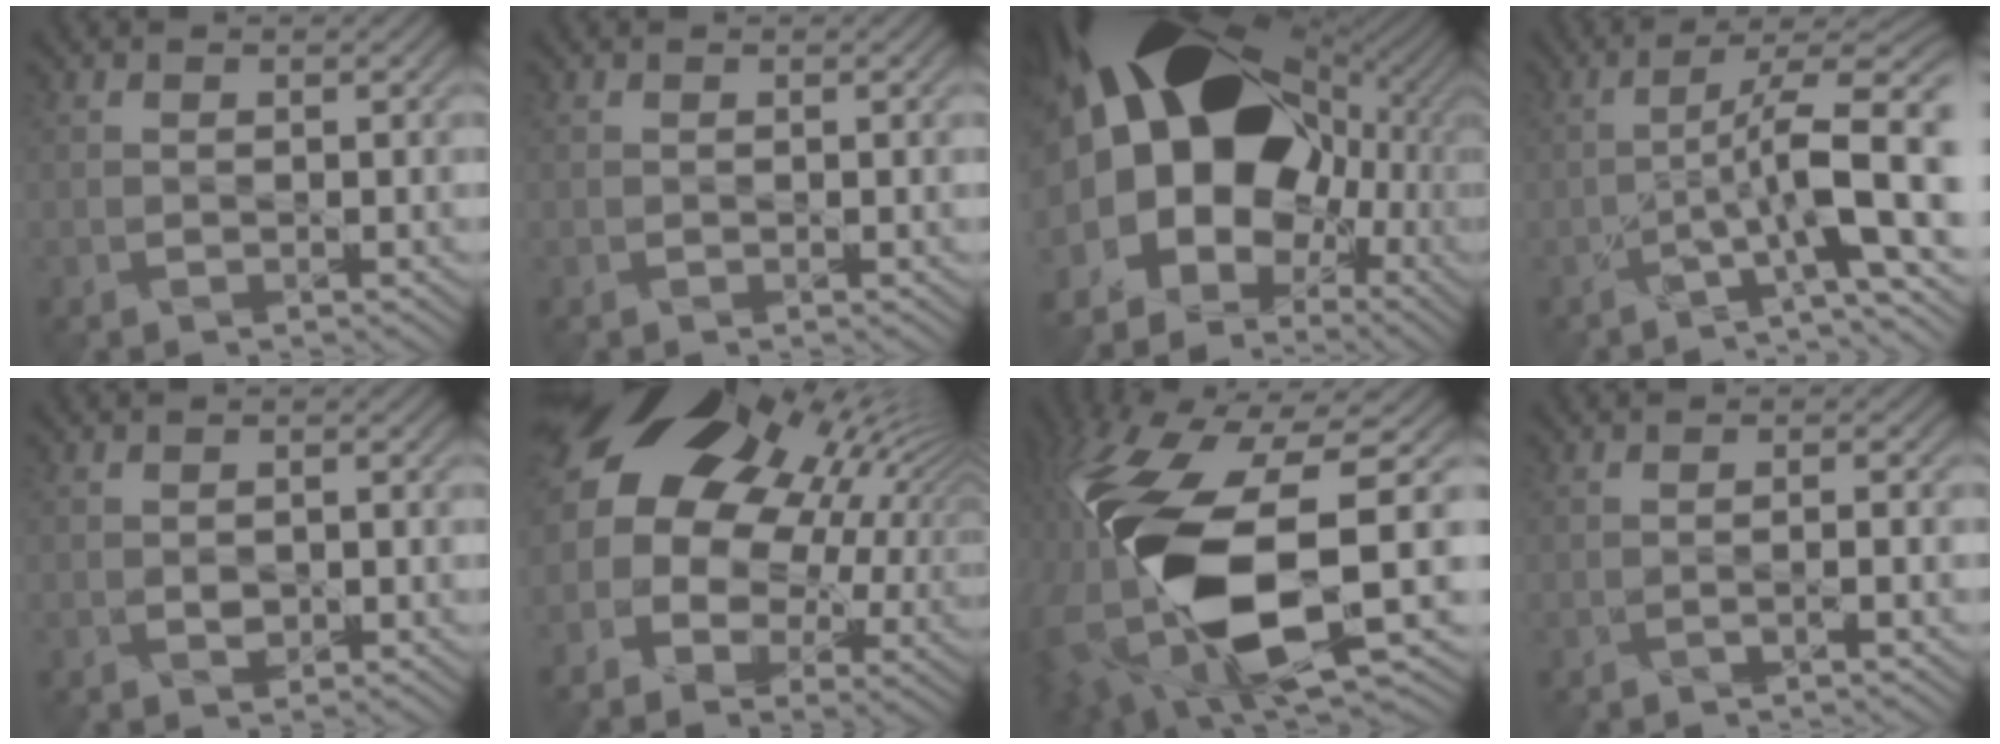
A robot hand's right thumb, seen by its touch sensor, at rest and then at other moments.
{"total": 0.7, "force": [0.1, 0.2, 0.7], "torque": [-0.007, 0.002, 0.001]}
{"total": 20.4, "force": [3.4, 15.4, 12.9], "torque": [-0.216, -0.012, 0.077]}
{"total": 8.9, "force": [-2.3, 1.9, 8.4], "torque": [-0.135, 0.012, -0.047]}
{"total": 1.6, "force": [-0.5, 1.3, 0.8], "torque": [-0.013, -0.003, -0.001]}
{"total": 17.4, "force": [5.7, 12.6, 10.6], "torque": [-0.231, 0.035, 0.111]}
{"total": 18.2, "force": [-2.5, 8.4, 16.0], "torque": [-0.365, -0.049, -0.022]}
{"total": 1.2, "force": [-0.7, 0.2, 0.9], "torque": [-0.007, 0.006, -0.021]}